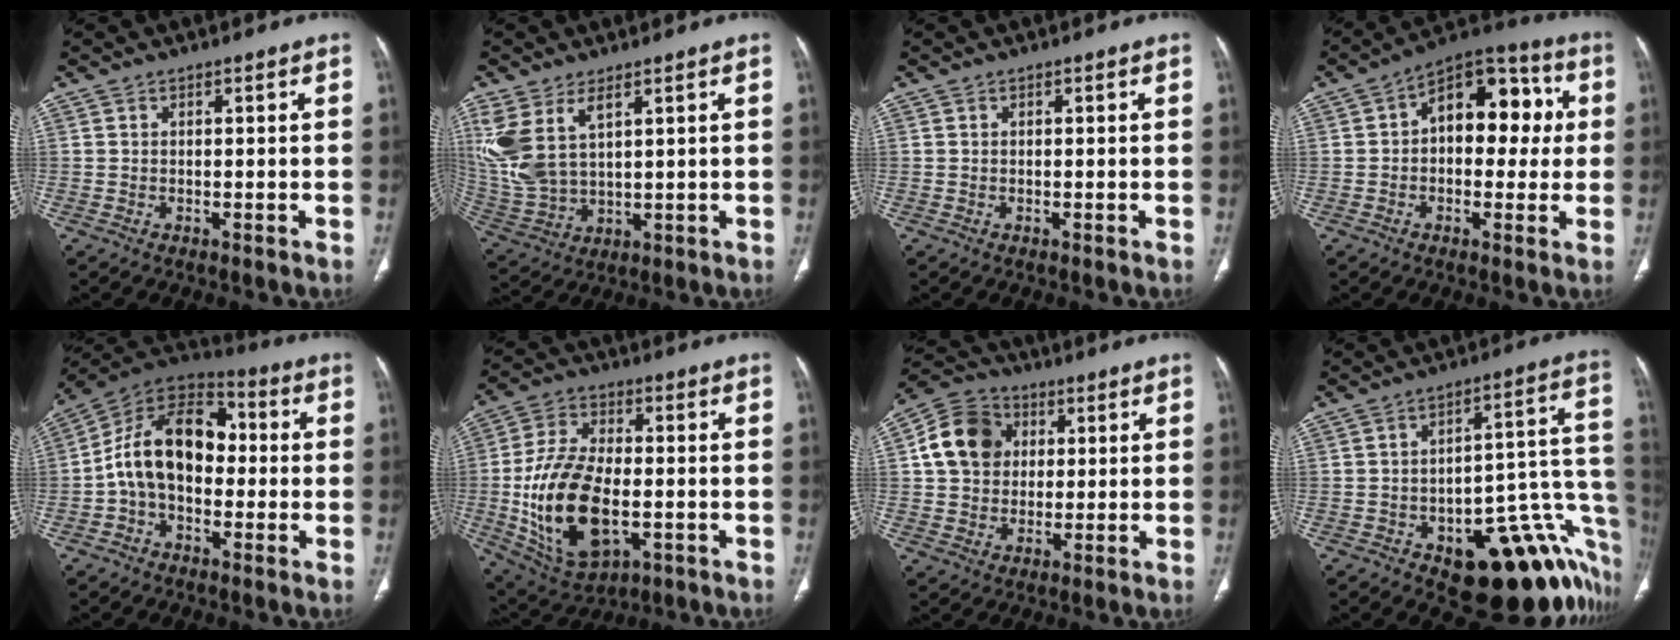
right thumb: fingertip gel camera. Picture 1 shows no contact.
{"total": 12.3, "force": [5.4, 6.5, 9.0], "torque": [-0.210, -0.015, 0.129]}
{"total": 0.0}
{"total": 15.1, "force": [2.0, 9.4, 11.7], "torque": [-0.113, 0.038, 0.017]}
{"total": 15.9, "force": [-0.8, 10.5, 12.0], "torque": [-0.184, 0.049, -0.026]}
{"total": 19.4, "force": [-3.4, 10.7, 15.9], "torque": [-0.299, 0.005, -0.044]}
{"total": 12.1, "force": [2.4, 10.1, 6.1], "torque": [-0.095, 0.008, 0.033]}
{"total": 24.3, "force": [-10.2, 10.9, 19.2], "torque": [-0.143, 0.083, -0.125]}